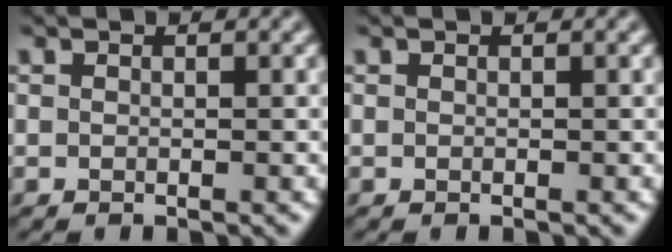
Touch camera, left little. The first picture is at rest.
{"total": 0.0}